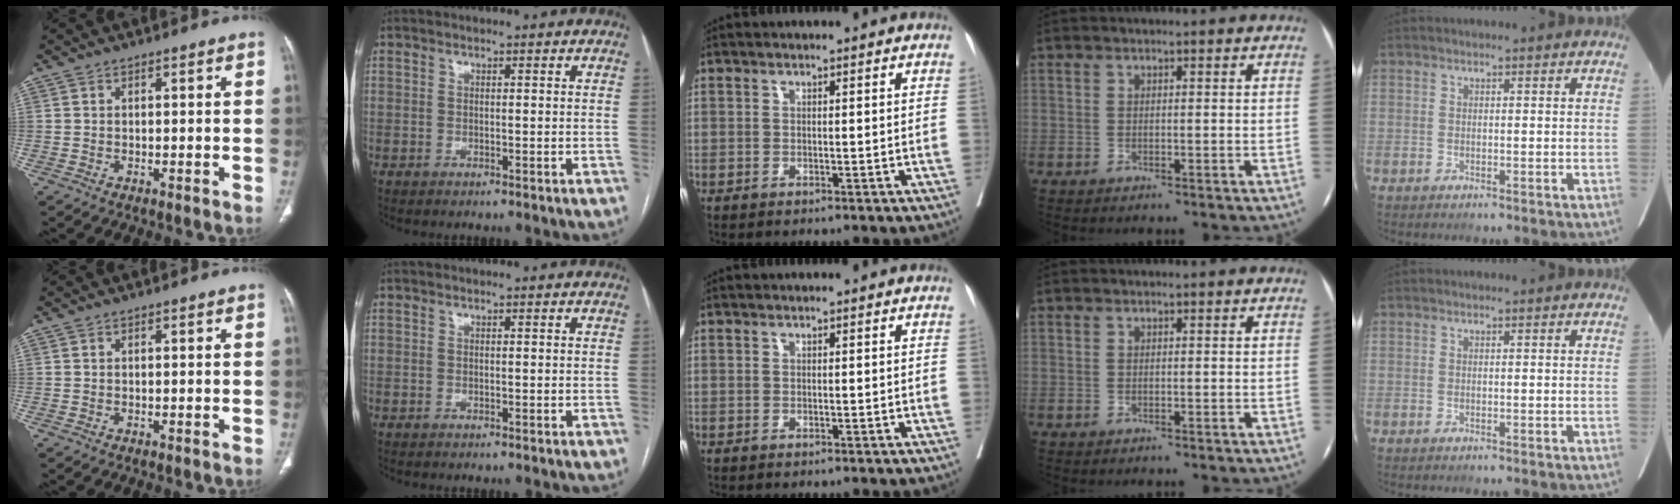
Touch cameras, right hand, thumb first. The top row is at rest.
{}